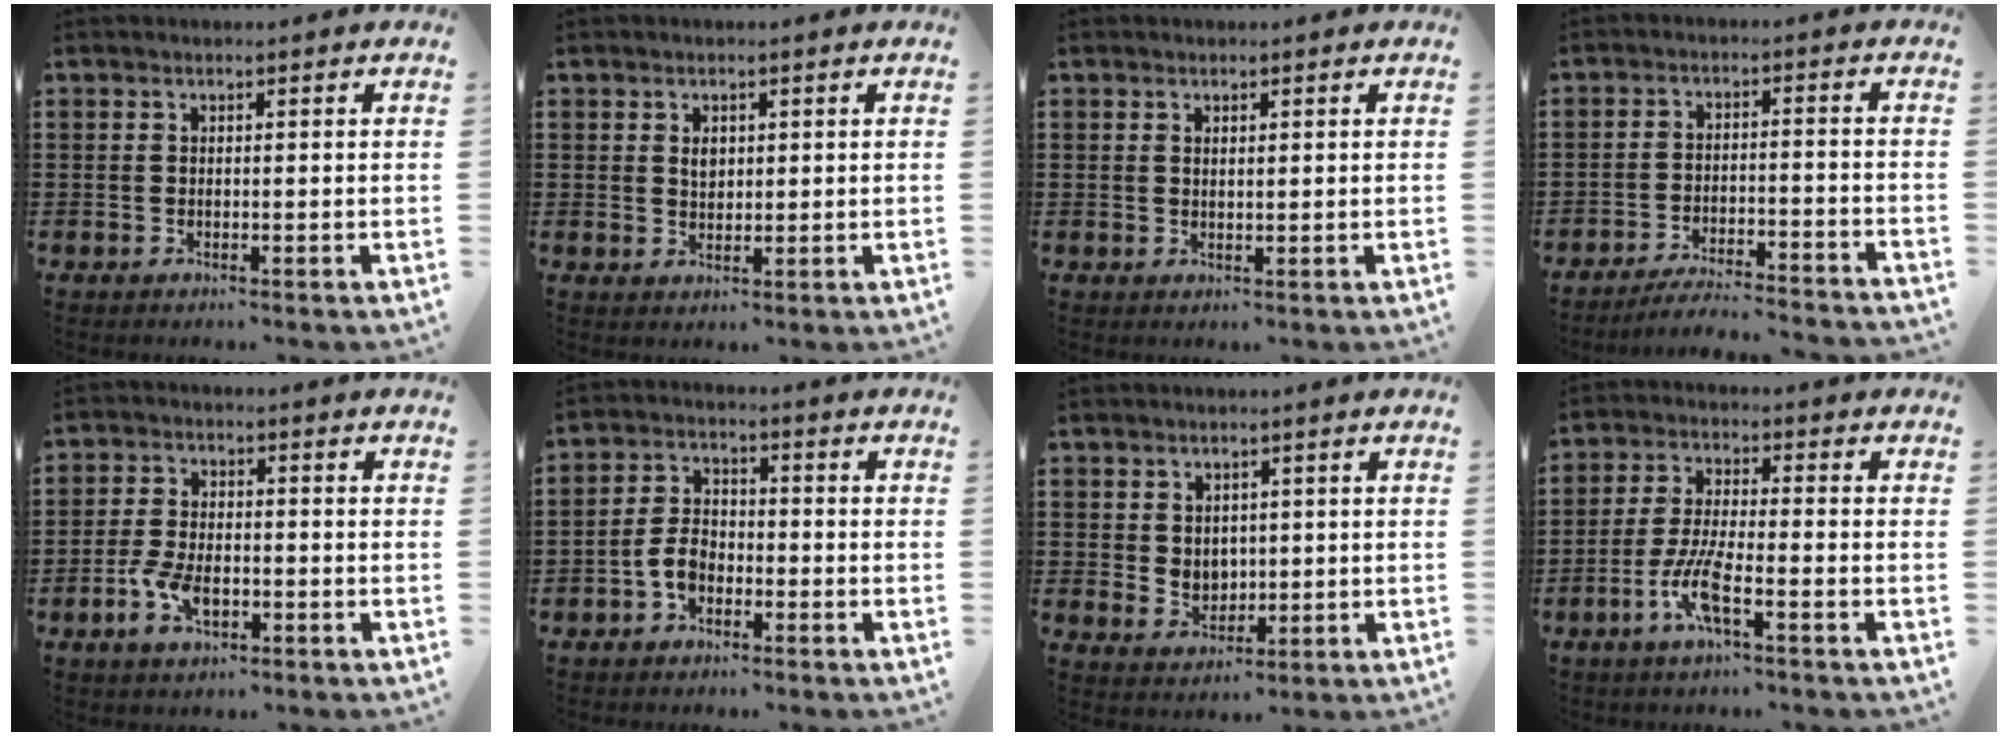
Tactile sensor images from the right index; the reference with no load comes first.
{"total": 1.9, "force": [0.6, 1.3, 1.3], "torque": [-0.021, 0.002, 0.010]}
{"total": 0.6, "force": [0.4, 0.3, 0.4], "torque": [-0.008, 0.002, 0.007]}
{"total": 4.6, "force": [-4.4, -0.1, 1.2], "torque": [-0.023, -0.004, -0.087]}
{"total": 5.2, "force": [-1.9, 2.8, 4.0], "torque": [-0.094, -0.001, -0.038]}
{"total": 4.7, "force": [-2.0, 2.9, 3.0], "torque": [-0.084, 0.000, -0.045]}
{"total": 3.2, "force": [1.7, 2.7, 0.6], "torque": [-0.016, 0.006, 0.029]}
{"total": 6.8, "force": [-3.3, 1.2, 5.8], "torque": [-0.135, -0.014, -0.067]}